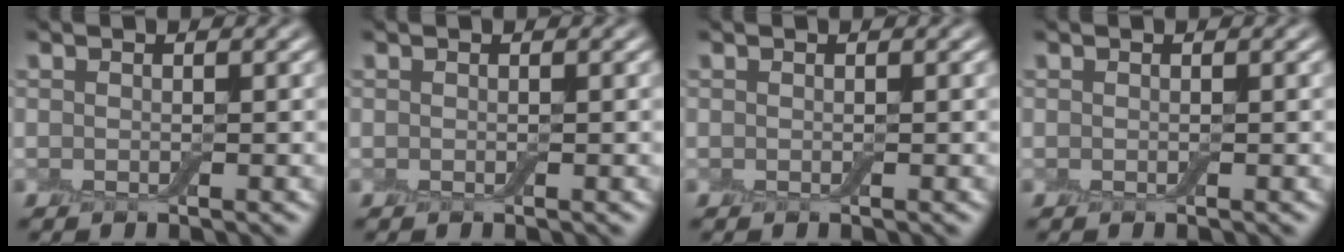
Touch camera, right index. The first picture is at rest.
{"total": 0.0}
{"total": 0.0}
{"total": 0.0}